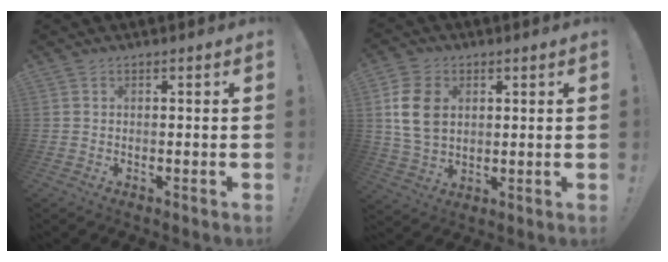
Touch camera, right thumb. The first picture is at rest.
{"total": 12.2, "force": [2.5, 8.9, 7.9], "torque": [-0.148, 0.002, 0.050]}